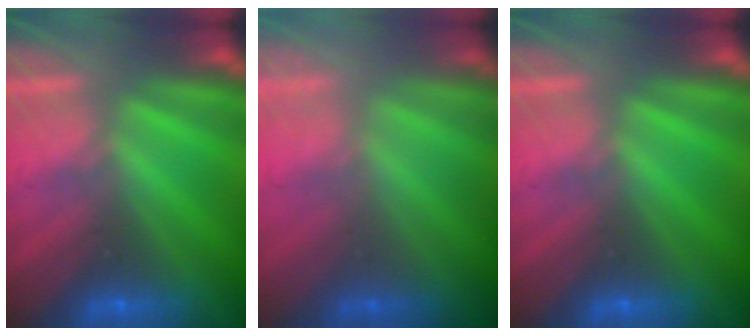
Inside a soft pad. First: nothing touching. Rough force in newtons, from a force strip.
{"total": 2.2}
{"total": 0.0}